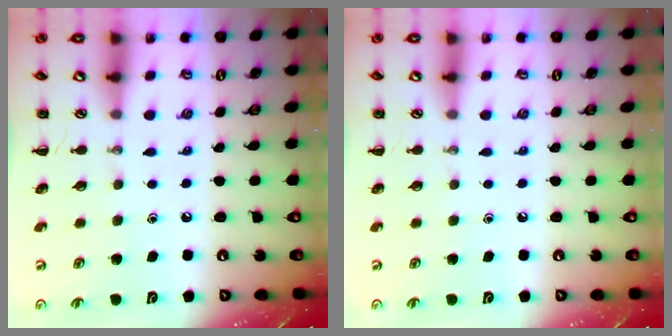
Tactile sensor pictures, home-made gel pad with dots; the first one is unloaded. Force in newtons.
{"total": 0.0}